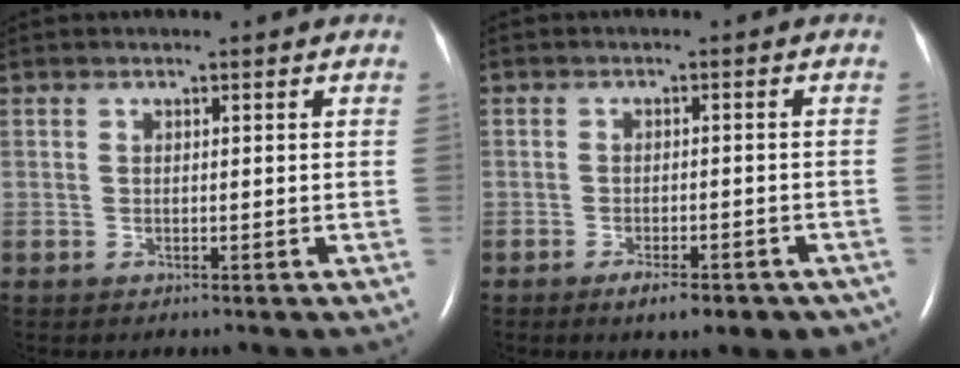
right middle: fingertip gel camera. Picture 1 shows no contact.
{"total": 7.1, "force": [-5.1, 2.3, 4.3], "torque": [-0.043, -0.003, -0.063]}